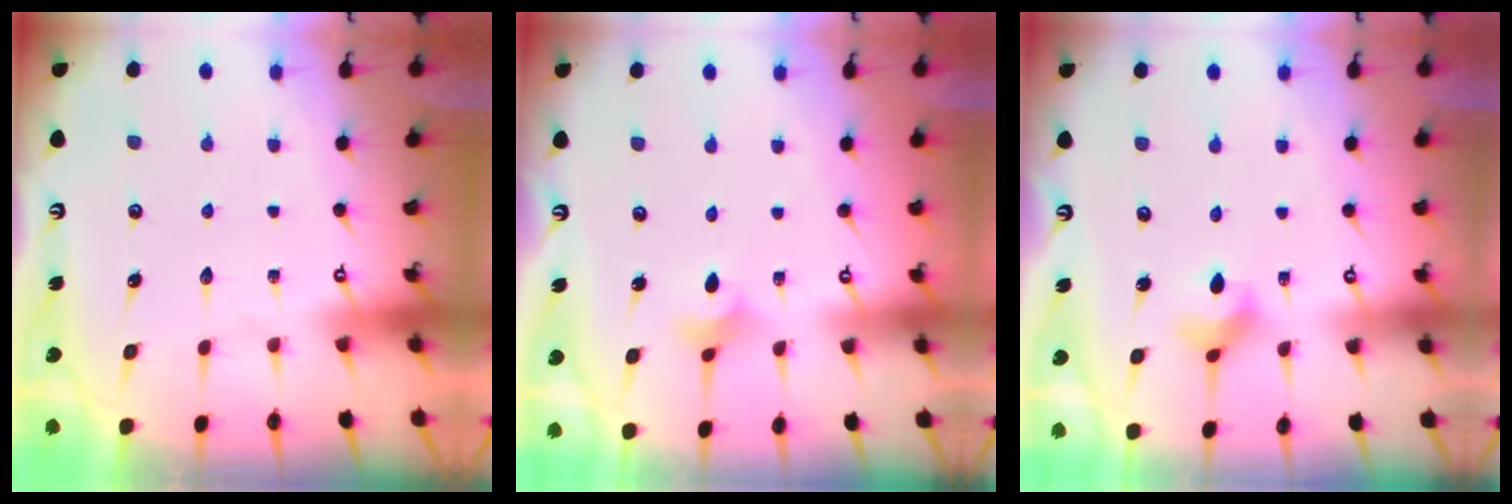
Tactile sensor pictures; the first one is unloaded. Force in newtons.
{"total": 3.3, "press": 3.2, "slide": 0.8}
{"total": 4.7, "press": 4.6, "slide": 0.6}